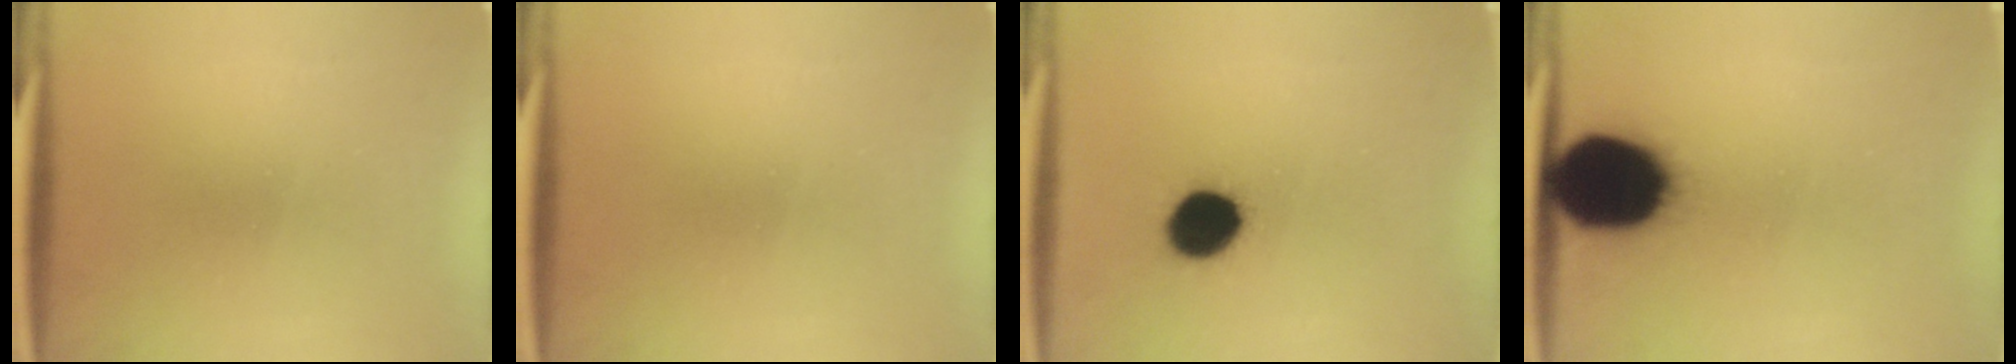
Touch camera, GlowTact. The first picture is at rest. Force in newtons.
{"total": 0.0}
{"total": 9.2}
{"total": 19.9}